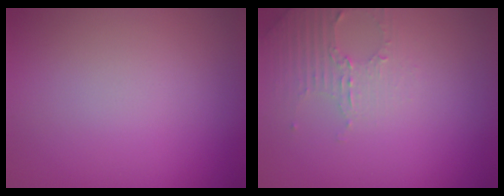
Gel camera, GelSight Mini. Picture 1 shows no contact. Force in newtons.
{"total": 2.6, "press": 2.5, "slide": 0.7}